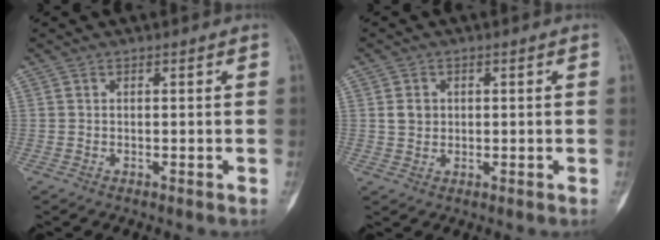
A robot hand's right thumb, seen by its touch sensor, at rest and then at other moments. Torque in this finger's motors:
{"motor_torque": [0.62, 0.65, 0.10, -0.18, 0.04]}